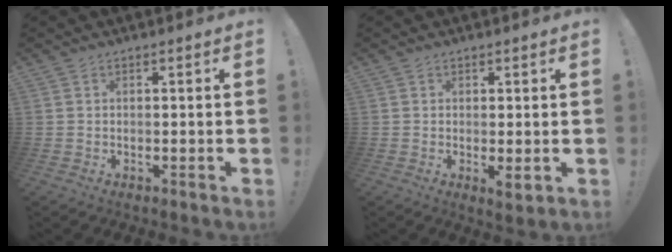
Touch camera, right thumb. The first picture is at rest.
{"total": 3.0, "force": [-0.1, 0.9, 2.9], "torque": [-0.034, -0.007, 0.002]}